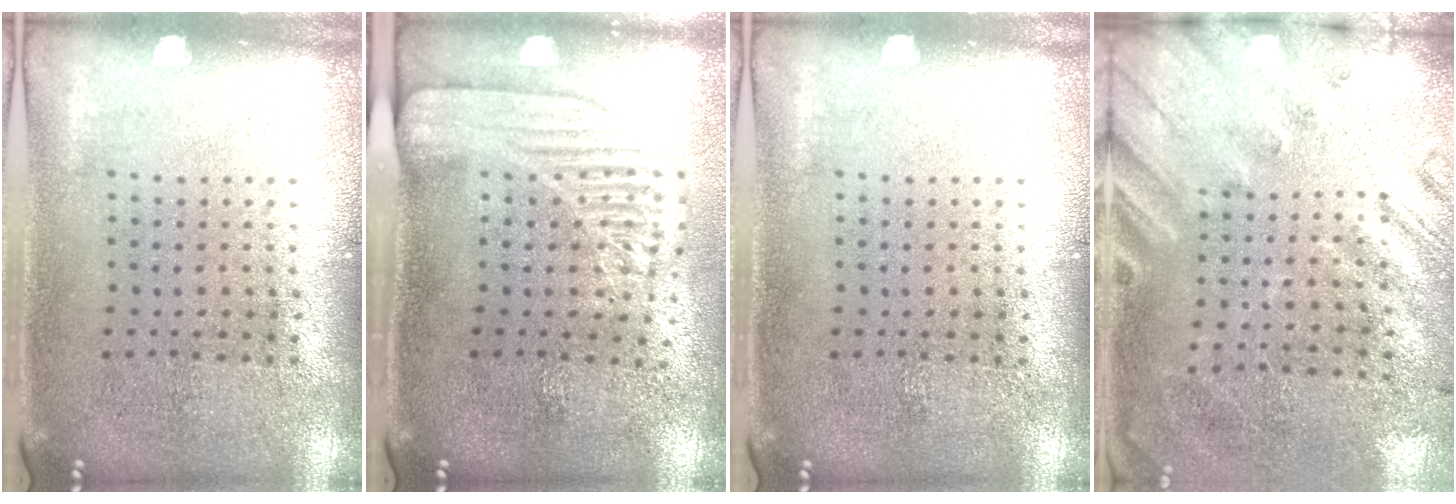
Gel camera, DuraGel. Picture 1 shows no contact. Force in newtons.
{"total": 2.2, "press": 1.7, "slide": 1.3}
{"total": 0.0}
{"total": 2.6, "press": 1.9, "slide": 1.7}